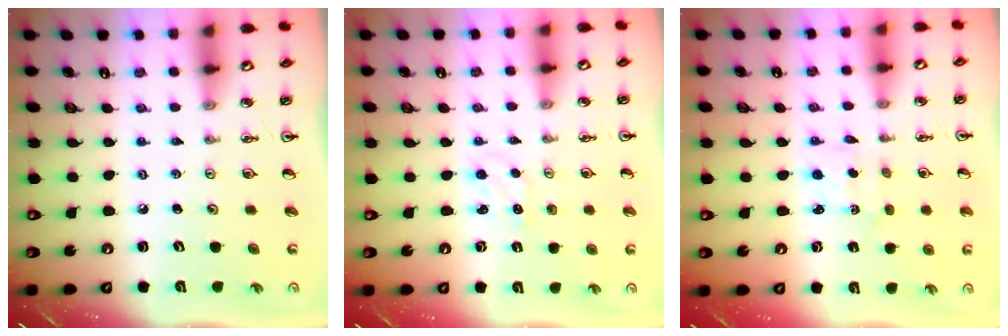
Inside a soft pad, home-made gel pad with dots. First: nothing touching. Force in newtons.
{"total": 2.3, "press": 2.3, "slide": 0.2}
{"total": 1.7, "press": 1.5, "slide": 0.8}